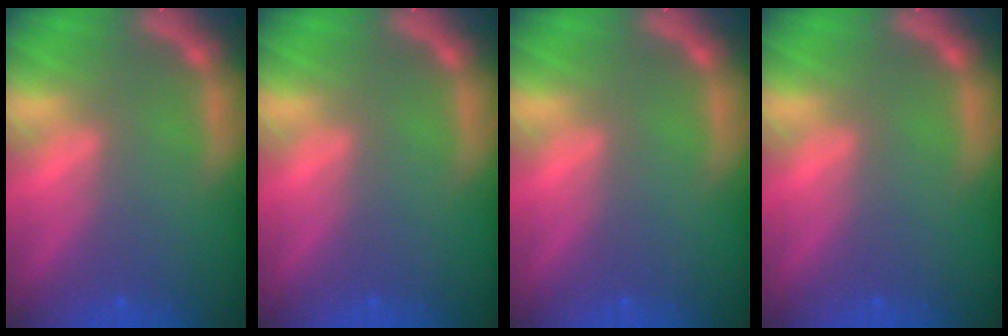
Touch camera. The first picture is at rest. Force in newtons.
{"total": 0.0}
{"total": 0.0}
{"total": 0.0}